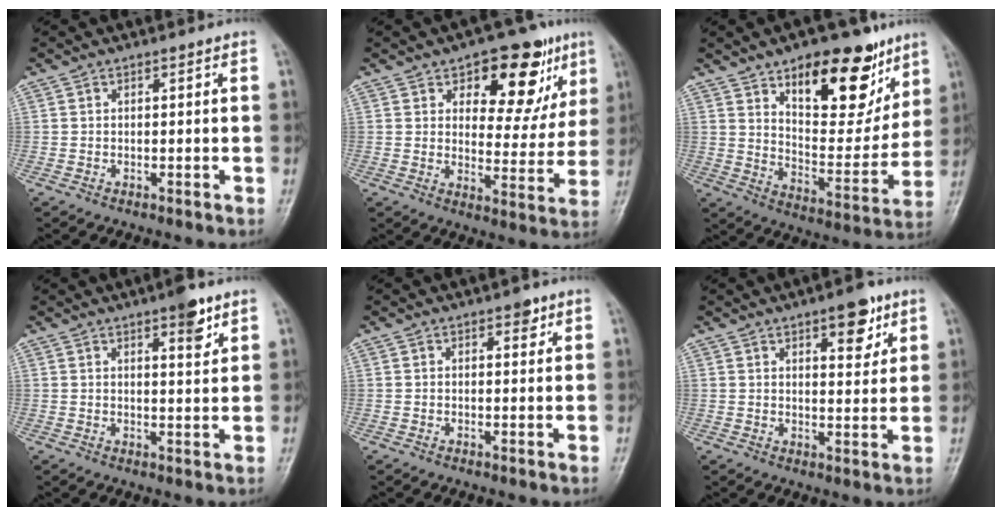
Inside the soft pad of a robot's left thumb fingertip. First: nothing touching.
{"total": 15.0, "force": [7.9, 8.0, 10.0], "torque": [-0.074, -0.030, 0.111]}
{"total": 20.9, "force": [12.0, 9.7, 14.0], "torque": [-0.142, -0.068, 0.189]}
{"total": 5.1, "force": [3.2, 1.4, 3.7], "torque": [-0.042, -0.018, 0.043]}
{"total": 2.1, "force": [1.3, 1.0, 1.2], "torque": [-0.007, -0.004, 0.015]}
{"total": 7.0, "force": [4.2, 2.9, 4.8], "torque": [-0.042, -0.024, 0.056]}